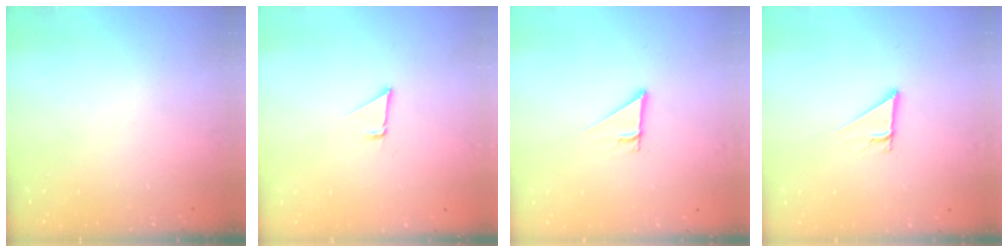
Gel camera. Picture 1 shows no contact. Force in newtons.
{"total": 1.3, "press": 1.3, "slide": 0.1}
{"total": 2.5, "press": 2.5, "slide": 0.2}
{"total": 2.5, "press": 2.5, "slide": 0.2}